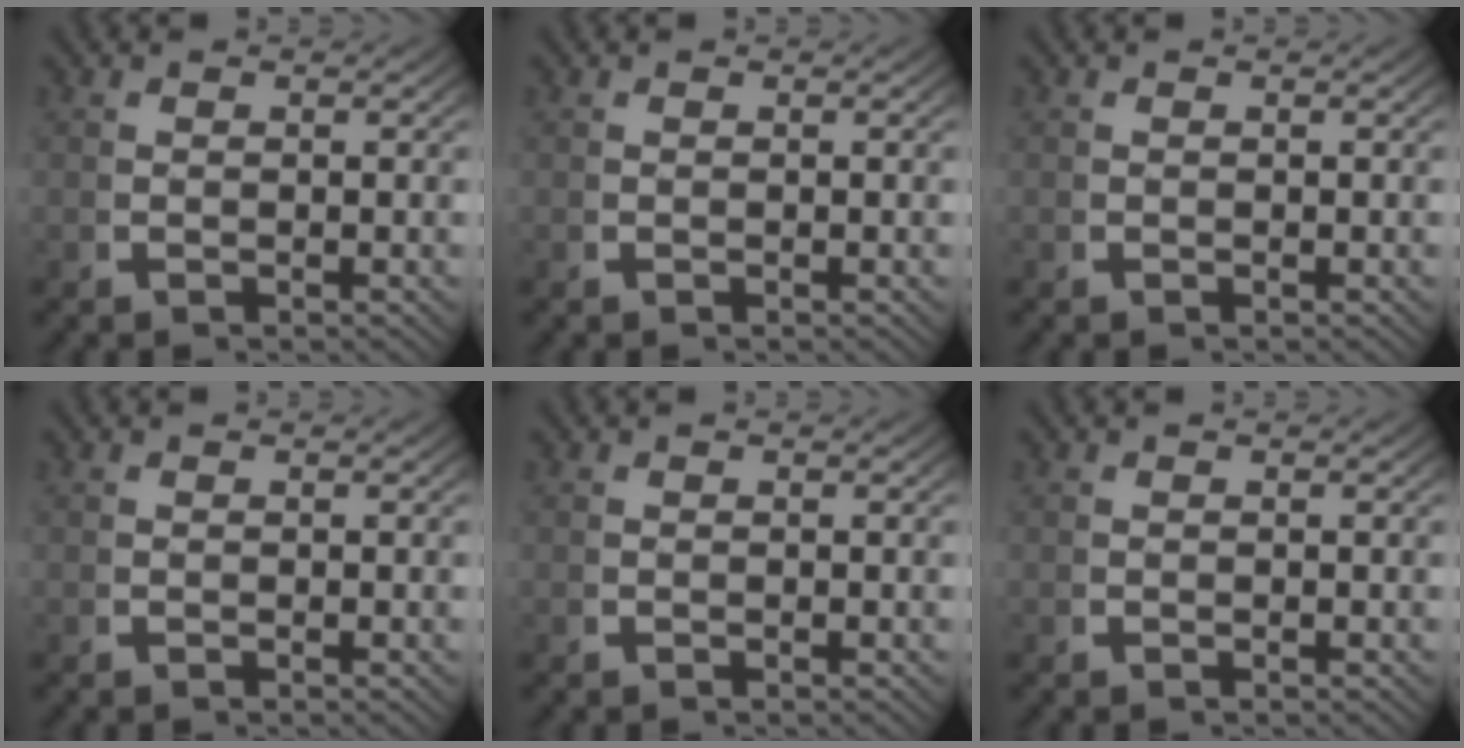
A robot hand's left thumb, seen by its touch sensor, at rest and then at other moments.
{"total": 0.0}
{"total": 0.0}
{"total": 0.0}
{"total": 0.0}
{"total": 0.0}